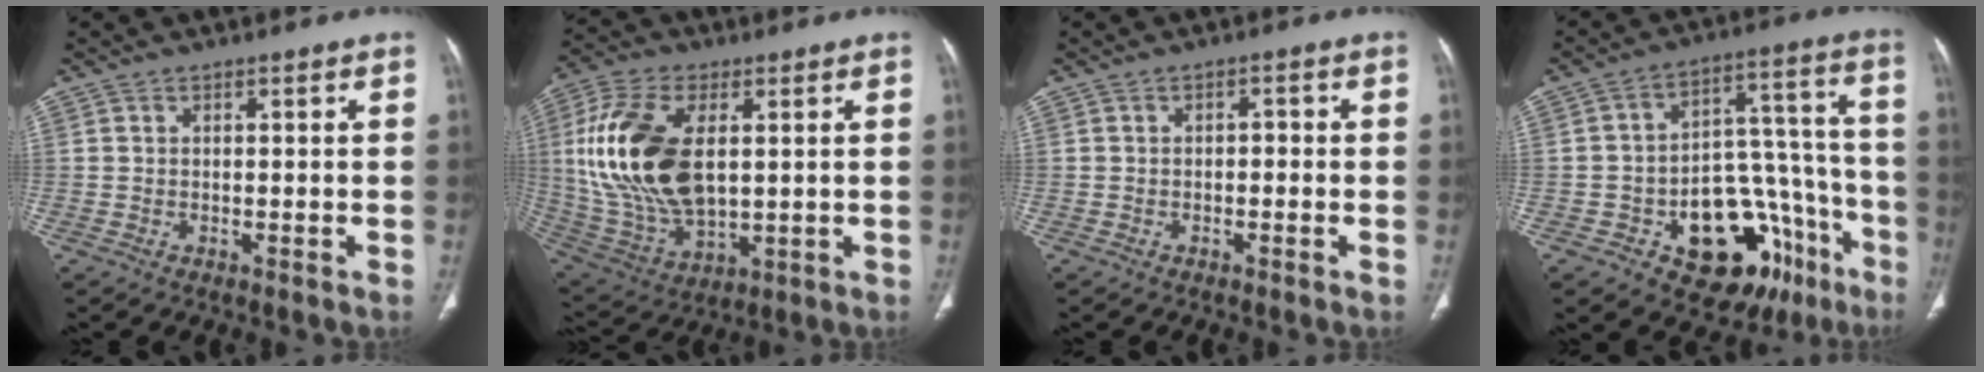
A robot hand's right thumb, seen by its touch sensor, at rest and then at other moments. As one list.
[{"total": 21.1, "force": [2.9, 11.8, 17.2], "torque": [-0.358, -0.011, 0.064]}, {"total": 1.5, "force": [-0.3, 1.0, 1.1], "torque": [-0.011, 0.007, -0.009]}, {"total": 22.3, "force": [-10.9, 12.9, 14.5], "torque": [-0.132, 0.101, -0.144]}]